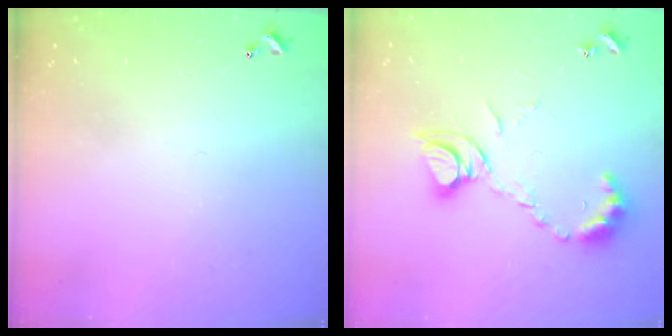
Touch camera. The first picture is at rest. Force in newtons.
{"total": 9.8, "press": 9.8, "slide": 1.0}